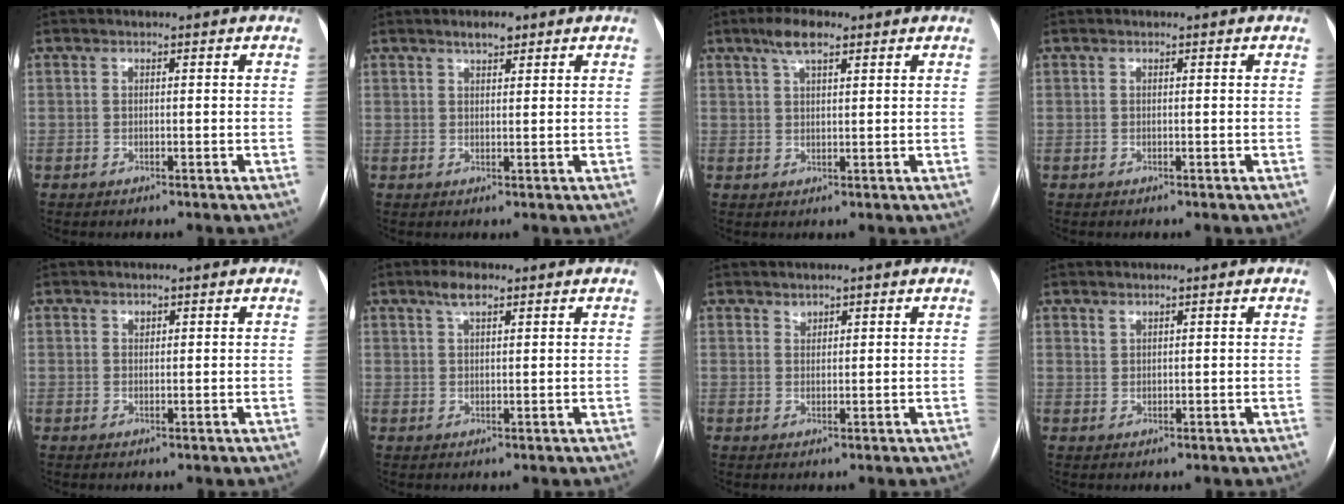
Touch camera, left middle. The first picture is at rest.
{"total": 2.3, "force": [1.8, 0.8, 1.3], "torque": [-0.023, 0.004, 0.029]}
{"total": 4.5, "force": [3.0, 1.2, 3.2], "torque": [-0.066, 0.013, 0.055]}
{"total": 0.0}
{"total": 0.6, "force": [0.4, 0.4, 0.2], "torque": [-0.002, -0.002, 0.006]}
{"total": 2.9, "force": [2.0, 0.8, 2.0], "torque": [-0.040, 0.008, 0.038]}
{"total": 1.1, "force": [0.9, 0.6, 0.2], "torque": [0.000, -0.001, 0.014]}
{"total": 0.9, "force": [0.8, 0.3, 0.2], "torque": [-0.003, -0.001, 0.017]}